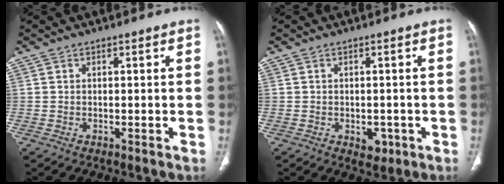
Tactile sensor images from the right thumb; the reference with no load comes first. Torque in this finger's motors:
{"motor_torque": [3.07, 1.94, 0.56, -0.38, -0.01]}